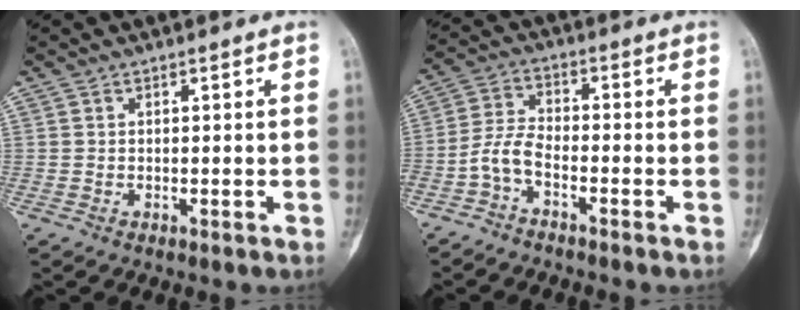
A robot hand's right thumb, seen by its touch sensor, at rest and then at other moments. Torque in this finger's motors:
{"motor_torque": [0.18, 0.17, 0.70, -0.35, 0.11]}